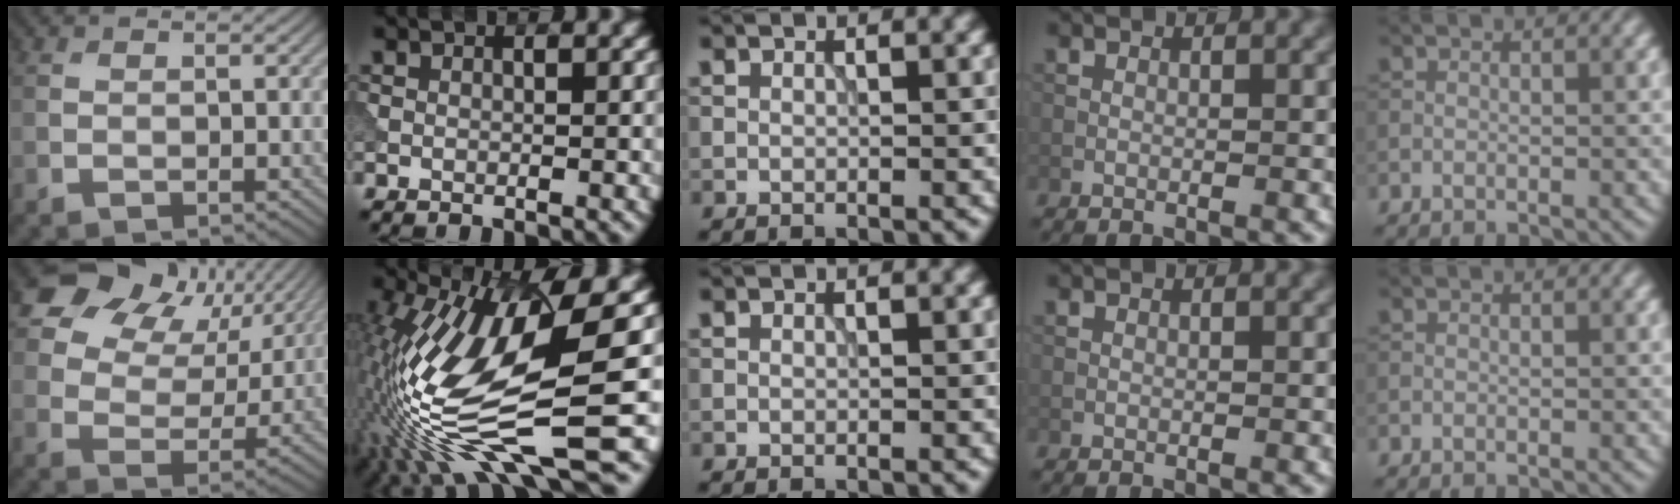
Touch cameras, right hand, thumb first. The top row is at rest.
{"thumb": {"total": 15.6, "force": [9.0, 10.1, 8.0], "torque": [-0.170, 0.038, 0.139]}, "index": {"total": 13.9, "force": [-3.0, 2.8, 13.3], "torque": [-0.271, -0.002, -0.041]}}